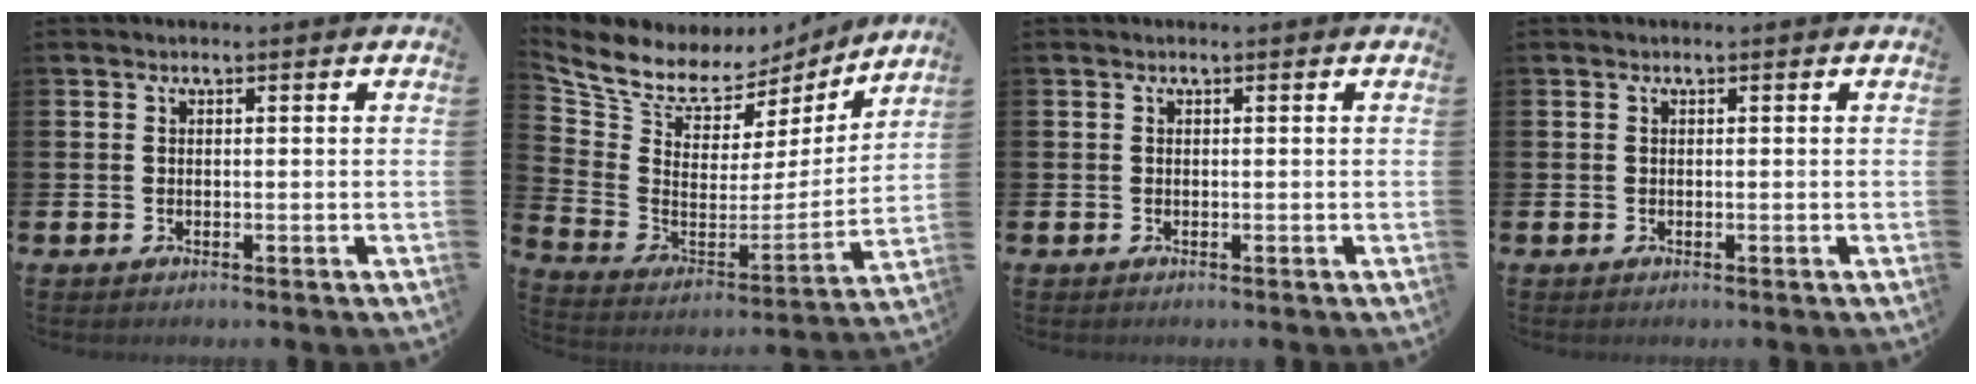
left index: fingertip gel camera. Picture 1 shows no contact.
{"total": 8.7, "force": [7.6, 3.8, 1.9], "torque": [-0.094, -0.052, 0.134]}
{"total": 0.0}
{"total": 0.0}